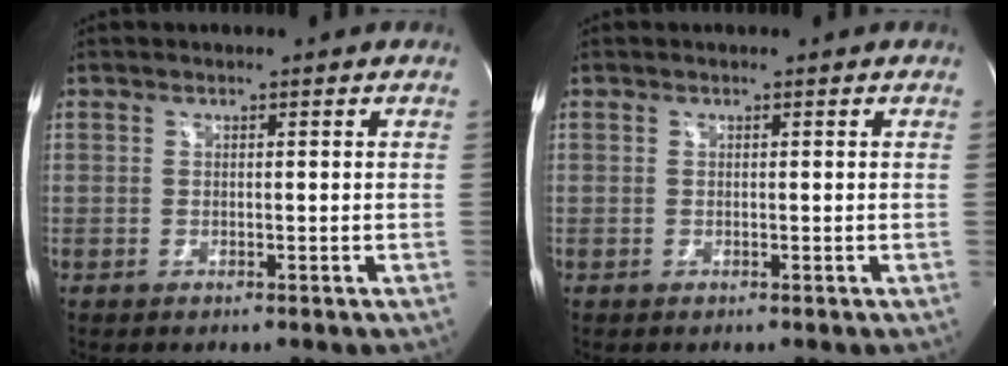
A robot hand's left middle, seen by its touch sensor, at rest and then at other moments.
{"total": 0.0}